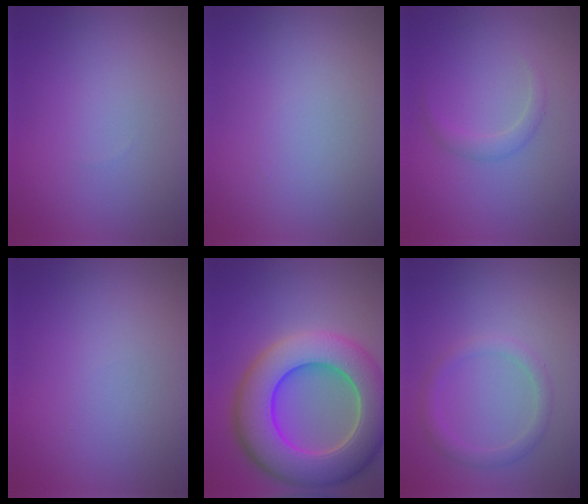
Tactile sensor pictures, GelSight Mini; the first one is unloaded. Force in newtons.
{"total": 0.0}
{"total": 1.2, "press": 1.2, "slide": 0.0}
{"total": 0.0}
{"total": 11.8, "press": 11.7, "slide": 0.9}
{"total": 1.9, "press": 1.9, "slide": 0.0}